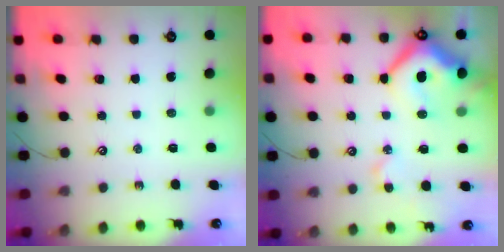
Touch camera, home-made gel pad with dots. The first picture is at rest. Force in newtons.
{"total": 16.2, "press": 16.1, "slide": 2.0}